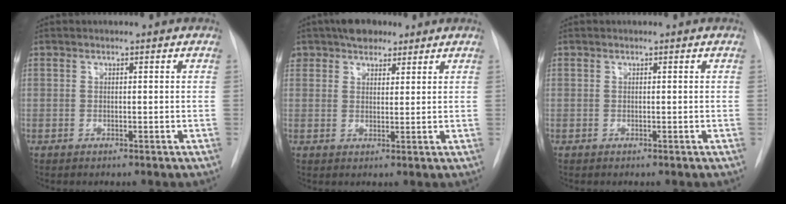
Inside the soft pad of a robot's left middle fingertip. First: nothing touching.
{"total": 5.3, "force": [3.9, 3.0, 2.0], "torque": [-0.036, 0.013, 0.070]}
{"total": 0.0}